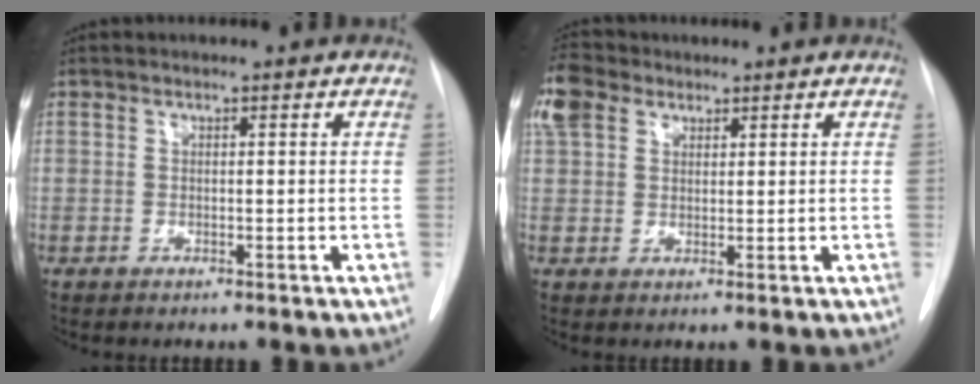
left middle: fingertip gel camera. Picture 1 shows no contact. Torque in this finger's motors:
{"motor_torque": [1.09, -1.05, 0.97, 0.21]}